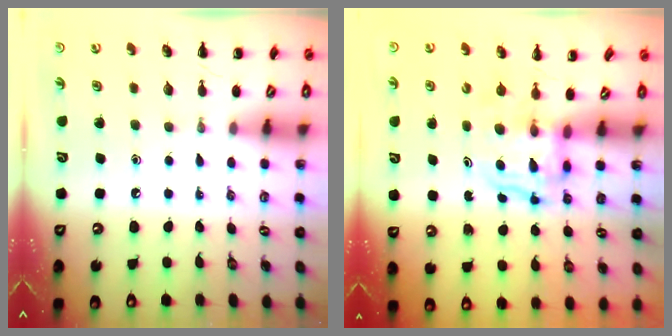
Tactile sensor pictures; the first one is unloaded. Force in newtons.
{"total": 3.5, "press": 3.4, "slide": 0.3}